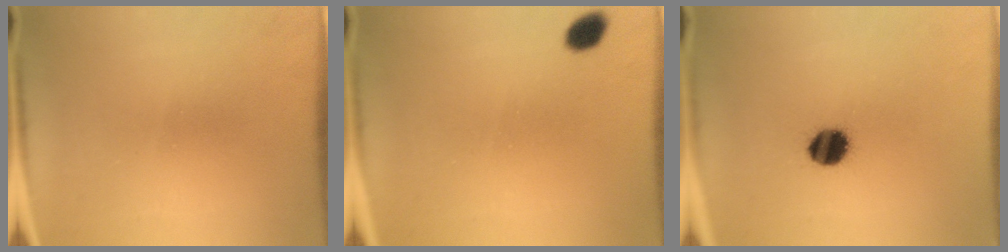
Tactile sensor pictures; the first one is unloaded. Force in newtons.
{"total": 2.7}
{"total": 7.7}